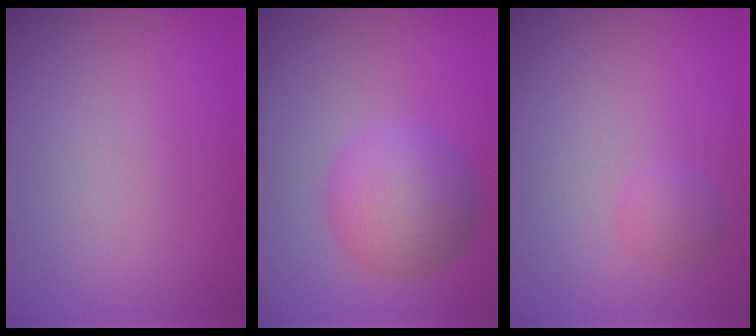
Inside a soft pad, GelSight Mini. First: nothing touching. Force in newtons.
{"total": 4.7, "press": 4.7, "slide": 0.2}
{"total": 1.2, "press": 1.2, "slide": 0.0}